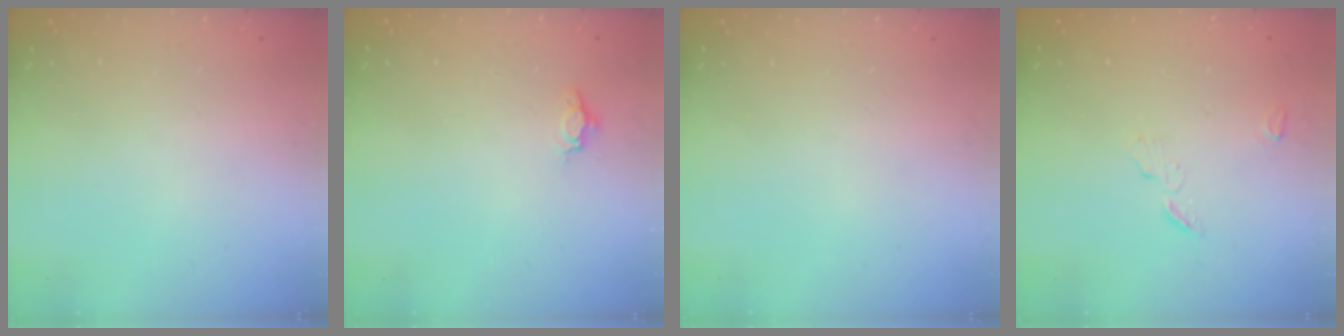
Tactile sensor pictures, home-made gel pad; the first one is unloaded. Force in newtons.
{"total": 3.7, "press": 3.6, "slide": 0.5}
{"total": 0.0}
{"total": 3.8, "press": 3.8, "slide": 0.4}